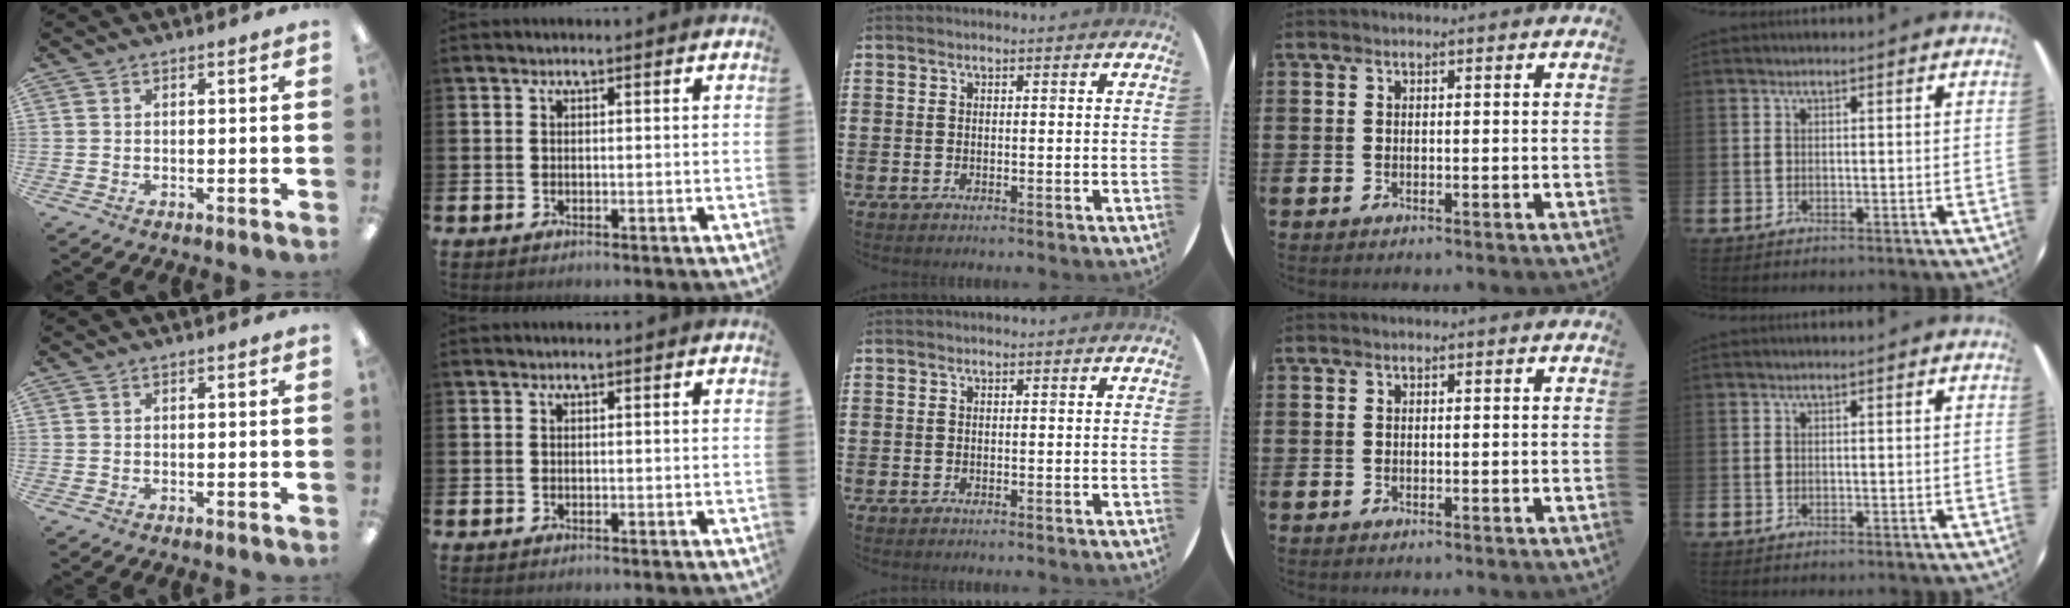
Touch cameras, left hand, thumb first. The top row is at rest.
{}